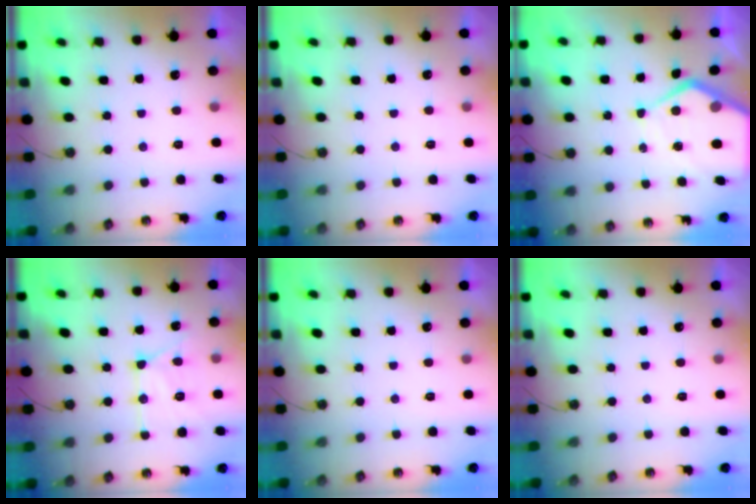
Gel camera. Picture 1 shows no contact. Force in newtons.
{"total": 2.3, "press": 2.3, "slide": 0.4}
{"total": 10.5, "press": 10.5, "slide": 1.1}
{"total": 13.4, "press": 13.3, "slide": 1.2}
{"total": 0.0}
{"total": 0.0}